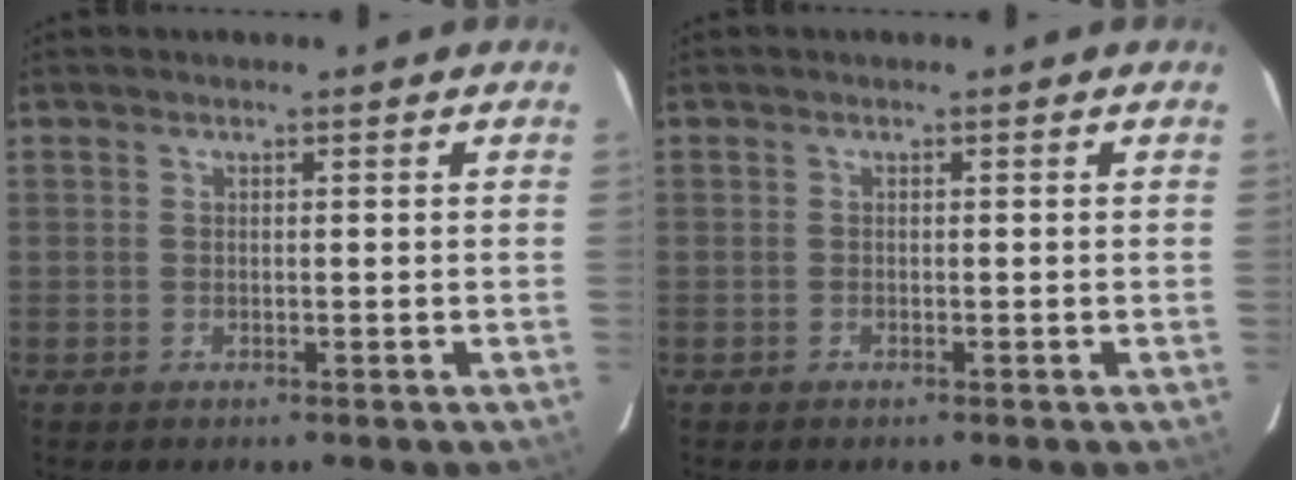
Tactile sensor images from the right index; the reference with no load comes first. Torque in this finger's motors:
{"motor_torque": [0.05, 0.46, -0.01, 0.00]}